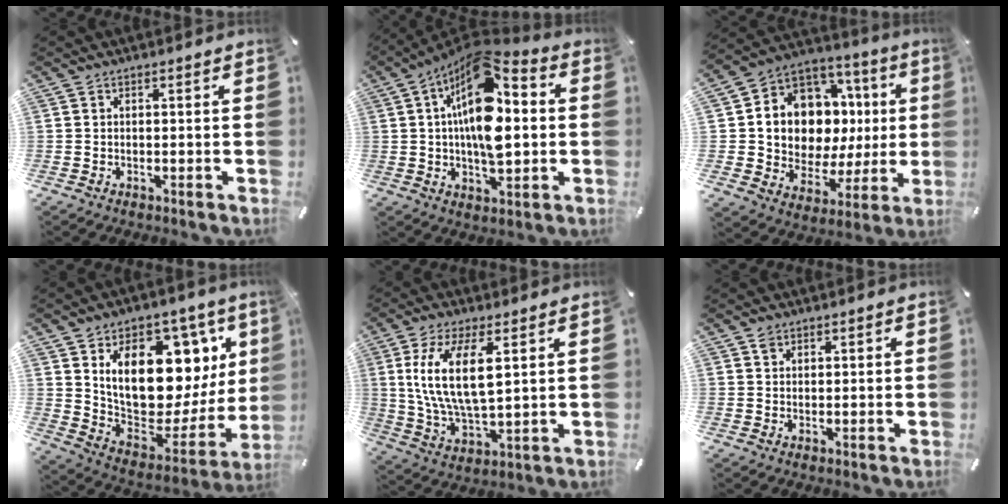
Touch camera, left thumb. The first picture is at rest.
{"total": 17.8, "force": [3.2, 9.1, 14.9], "torque": [-0.265, -0.021, 0.048]}
{"total": 12.3, "force": [3.1, 10.3, 6.0], "torque": [-0.105, -0.049, 0.069]}
{"total": 20.9, "force": [7.4, 13.0, 14.7], "torque": [-0.233, -0.071, 0.135]}
{"total": 13.5, "force": [4.1, 5.8, 11.4], "torque": [-0.247, -0.009, 0.071]}
{"total": 1.7, "force": [1.1, 1.2, 0.3], "torque": [0.002, -0.003, 0.020]}